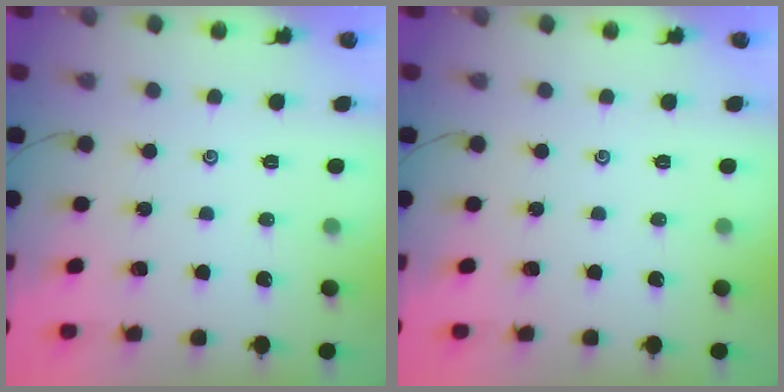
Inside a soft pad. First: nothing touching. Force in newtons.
{"total": 0.0}